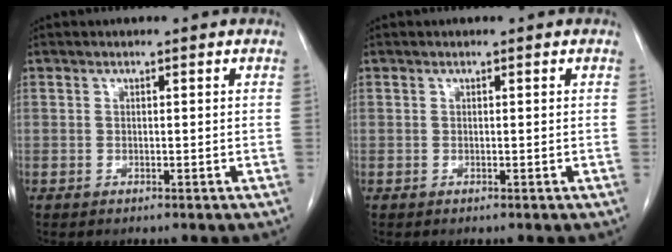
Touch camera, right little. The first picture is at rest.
{"total": 0.0}